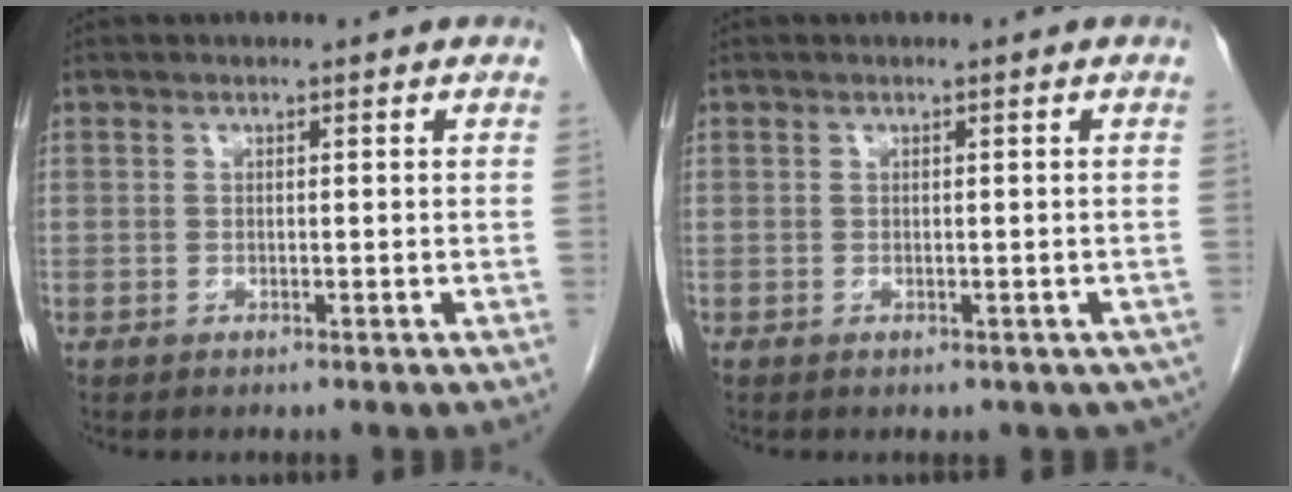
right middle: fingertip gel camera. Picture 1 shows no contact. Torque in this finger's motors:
{"motor_torque": [0.07, 0.07, 0.00, 0.01]}